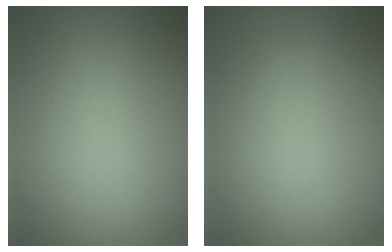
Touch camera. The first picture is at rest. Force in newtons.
{"total": 0.0}